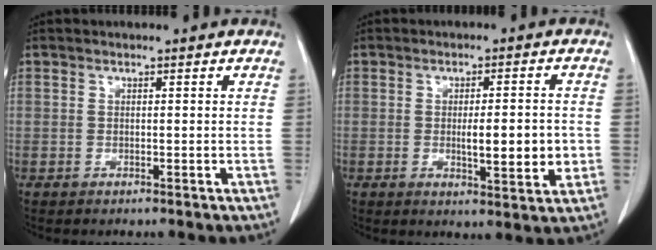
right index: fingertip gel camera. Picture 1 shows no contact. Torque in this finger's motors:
{"motor_torque": [1.06, -0.25, 0.54, 0.06]}